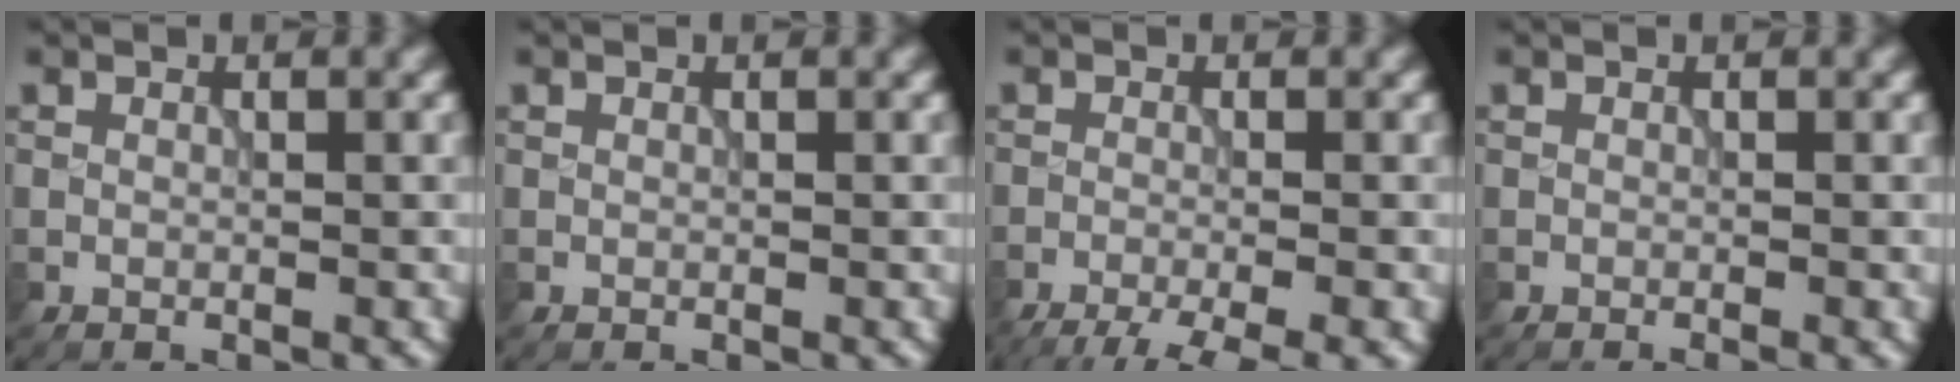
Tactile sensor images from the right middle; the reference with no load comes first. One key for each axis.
{"total": 0.0}
{"total": 6.9, "fx": -5.0, "fy": 1.6, "fz": 4.5, "tx": -0.064, "ty": -0.025, "tz": -0.079}
{"total": 1.2, "fx": -0.5, "fy": 0.4, "fz": 1.0, "tx": -0.006, "ty": -0.005, "tz": -0.008}